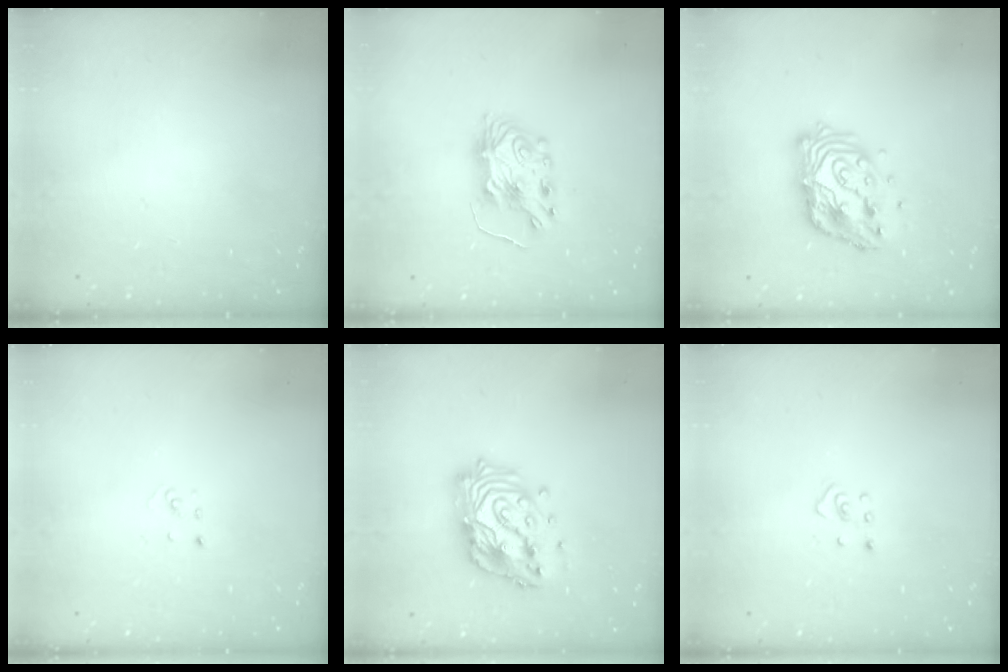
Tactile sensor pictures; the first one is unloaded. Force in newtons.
{"total": 7.5, "press": 7.5, "slide": 0.6}
{"total": 14.1, "press": 14.1, "slide": 1.1}
{"total": 2.1, "press": 2.1, "slide": 0.1}
{"total": 18.2, "press": 18.1, "slide": 1.5}
{"total": 2.4, "press": 2.3, "slide": 0.4}